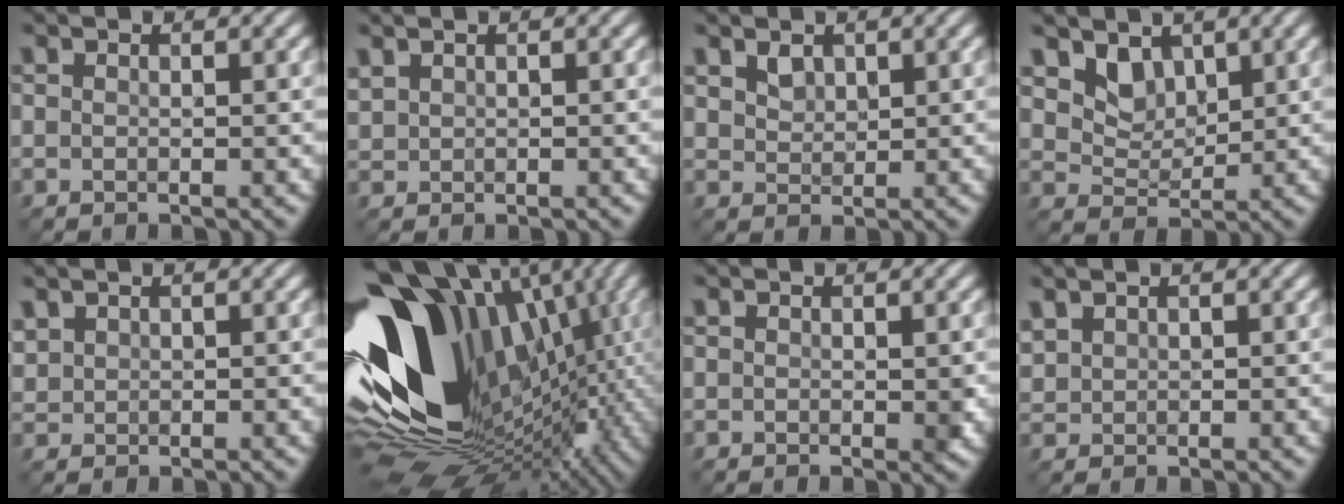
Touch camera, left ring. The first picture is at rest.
{"total": 0.6, "force": [0.5, 0.3, 0.0], "torque": [-0.006, 0.007, 0.024]}
{"total": 1.0, "force": [0.6, 0.7, 0.2], "torque": [-0.007, 0.001, 0.020]}
{"total": 3.0, "force": [1.7, 2.2, 1.2], "torque": [-0.038, -0.022, 0.044]}
{"total": 0.8, "force": [0.6, 0.6, 0.0], "torque": [-0.005, 0.005, 0.026]}
{"total": 17.3, "force": [0.8, 11.9, 12.6], "torque": [-0.244, 0.018, 0.023]}
{"total": 0.8, "force": [-0.2, 0.0, 0.8], "torque": [-0.010, 0.001, 0.002]}
{"total": 0.9, "force": [0.7, 0.5, 0.0], "torque": [-0.006, 0.007, 0.028]}